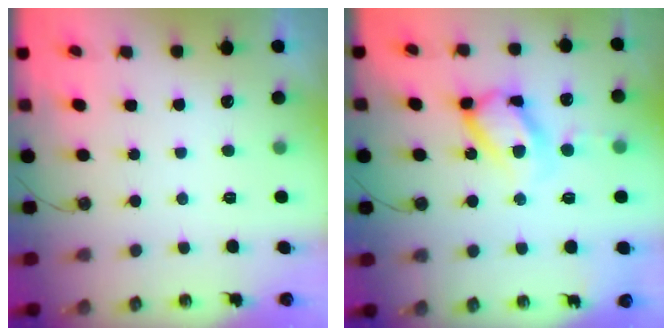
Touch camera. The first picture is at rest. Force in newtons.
{"total": 14.5, "press": 14.4, "slide": 1.3}